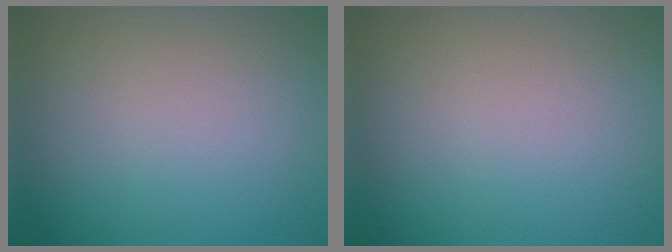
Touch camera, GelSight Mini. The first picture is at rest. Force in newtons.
{"total": 0.0}